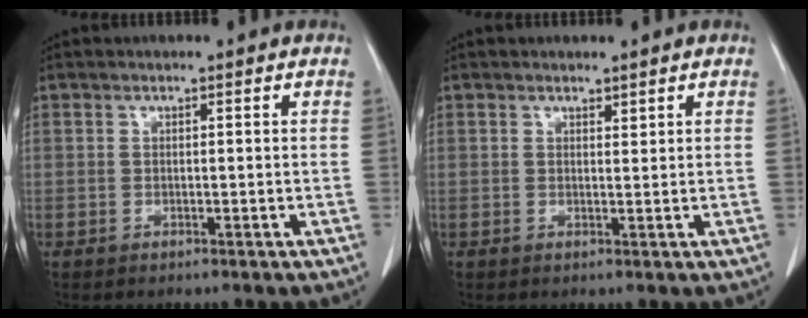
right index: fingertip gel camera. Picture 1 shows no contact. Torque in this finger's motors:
{"motor_torque": [-0.28, 0.27, -0.01, -0.01]}